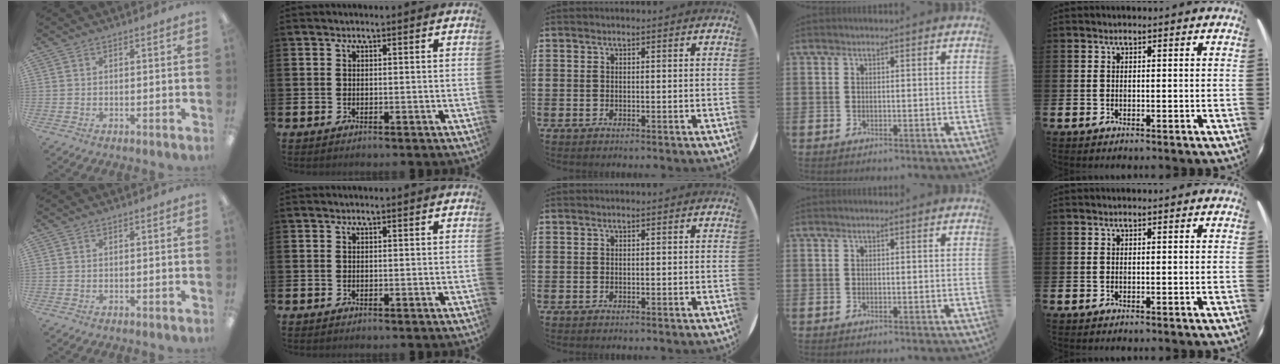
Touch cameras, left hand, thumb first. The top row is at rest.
{}